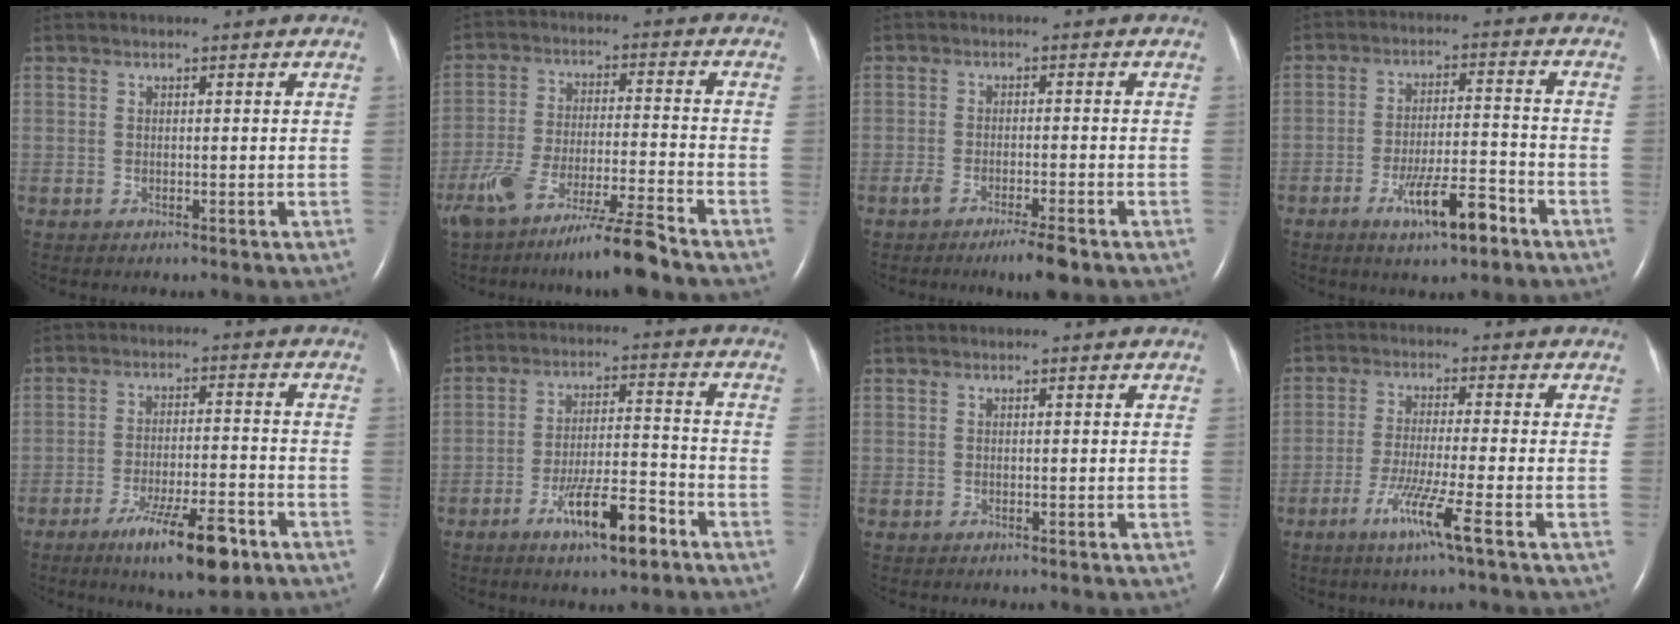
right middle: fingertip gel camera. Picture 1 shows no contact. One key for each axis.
{"total": 11.6, "fx": -9.0, "fy": -0.5, "fz": 7.4, "tx": -0.140, "ty": -0.026, "tz": -0.160}
{"total": 4.3, "fx": -3.0, "fy": 0.2, "fz": 3.1, "tx": -0.056, "ty": -0.008, "tz": -0.051}
{"total": 8.2, "fx": -4.9, "fy": 1.4, "fz": 6.4, "tx": -0.113, "ty": -0.003, "tz": -0.079}
{"total": 10.5, "fx": -6.4, "fy": 1.7, "fz": 8.2, "tx": -0.139, "ty": -0.016, "tz": -0.099}
{"total": 9.2, "fx": -5.4, "fy": 1.6, "fz": 7.2, "tx": -0.128, "ty": -0.002, "tz": -0.089}
{"total": 0.0}
{"total": 7.1, "fx": -3.6, "fy": -1.2, "fz": 5.9, "tx": -0.116, "ty": -0.022, "tz": -0.071}